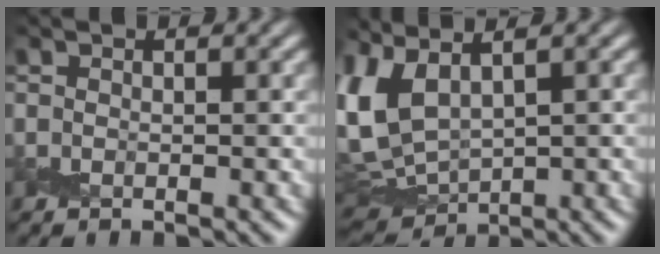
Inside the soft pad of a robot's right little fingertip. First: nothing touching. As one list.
[{"total": 7.2, "force": [1.5, 4.0, 5.8], "torque": [-0.148, 0.000, 0.031]}]